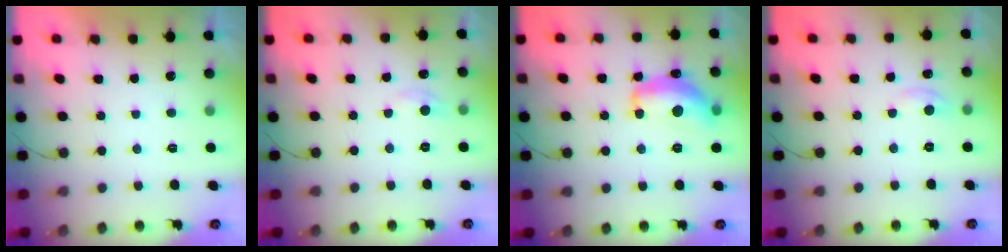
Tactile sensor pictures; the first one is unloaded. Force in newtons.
{"total": 3.7, "press": 3.6, "slide": 0.6}
{"total": 13.9, "press": 13.8, "slide": 0.7}
{"total": 3.3, "press": 3.3, "slide": 0.4}